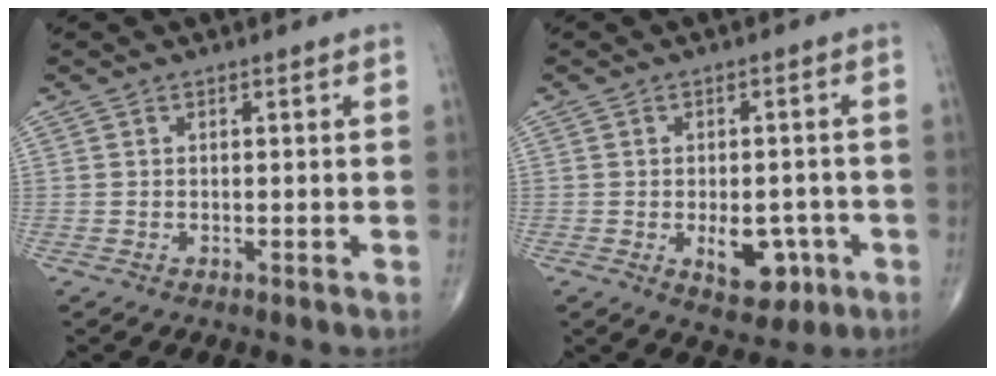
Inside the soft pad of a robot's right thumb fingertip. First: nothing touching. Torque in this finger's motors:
{"motor_torque": [2.59, 2.42, 1.01, -0.52, 0.24]}